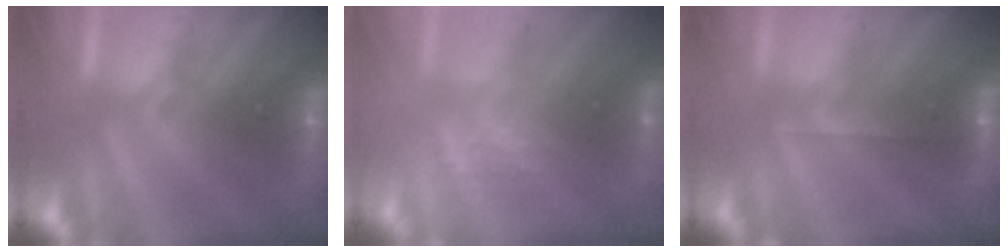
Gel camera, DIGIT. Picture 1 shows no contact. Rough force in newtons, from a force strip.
{"total": 2.8}
{"total": 1.7}